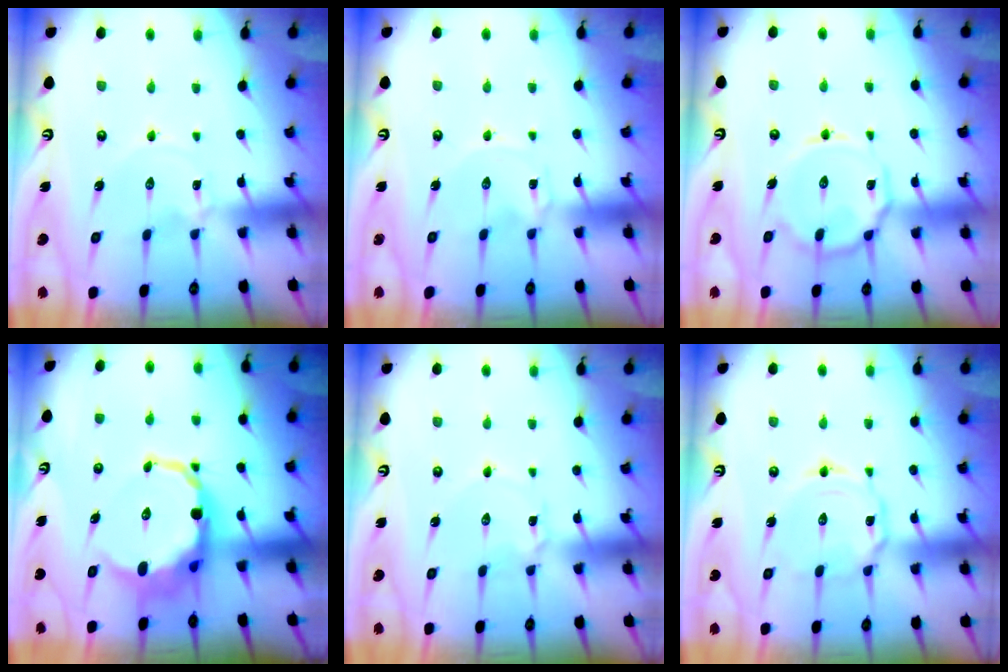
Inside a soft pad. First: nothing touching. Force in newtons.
{"total": 0.0}
{"total": 13.4, "press": 13.3, "slide": 1.3}
{"total": 12.2, "press": 11.8, "slide": 3.1}
{"total": 2.7, "press": 2.7, "slide": 0.2}
{"total": 7.1, "press": 7.0, "slide": 0.7}